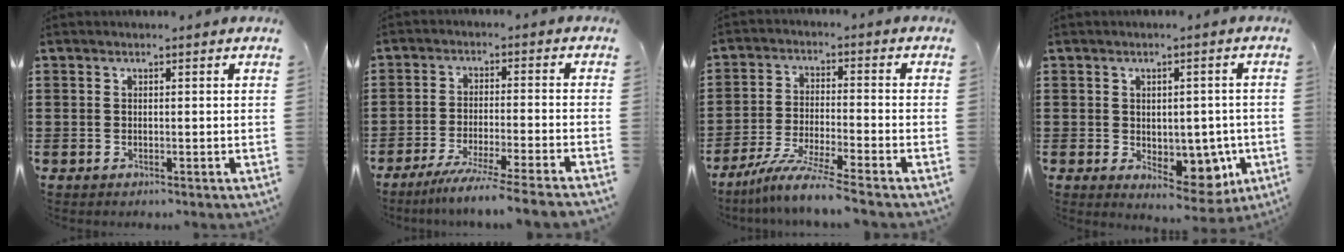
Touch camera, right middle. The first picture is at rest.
{"total": 5.7, "force": [-5.0, -0.7, 2.7], "torque": [-0.046, -0.018, -0.095]}
{"total": 7.3, "force": [-6.1, -0.6, 3.9], "torque": [-0.086, -0.021, -0.120]}
{"total": 5.2, "force": [-1.5, 3.6, 3.4], "torque": [-0.047, 0.006, -0.026]}